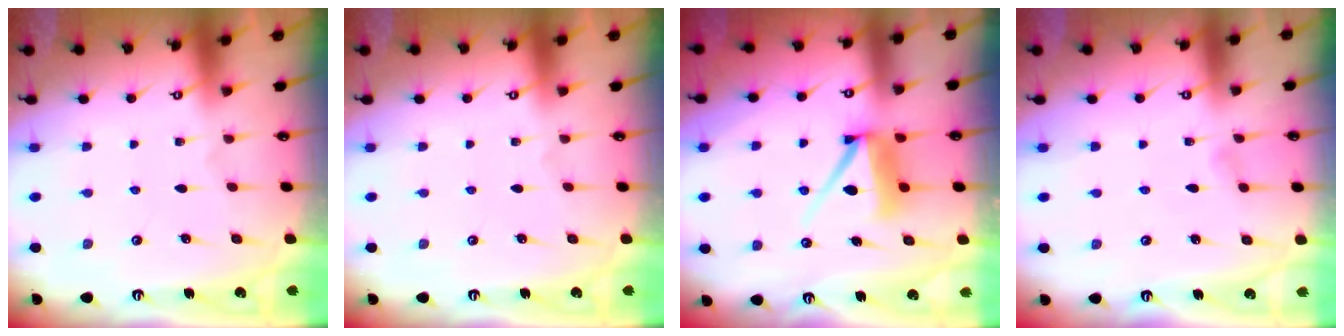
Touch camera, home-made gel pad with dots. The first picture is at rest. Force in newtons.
{"total": 0.0}
{"total": 8.8, "press": 8.7, "slide": 0.9}
{"total": 2.8, "press": 2.8, "slide": 0.3}